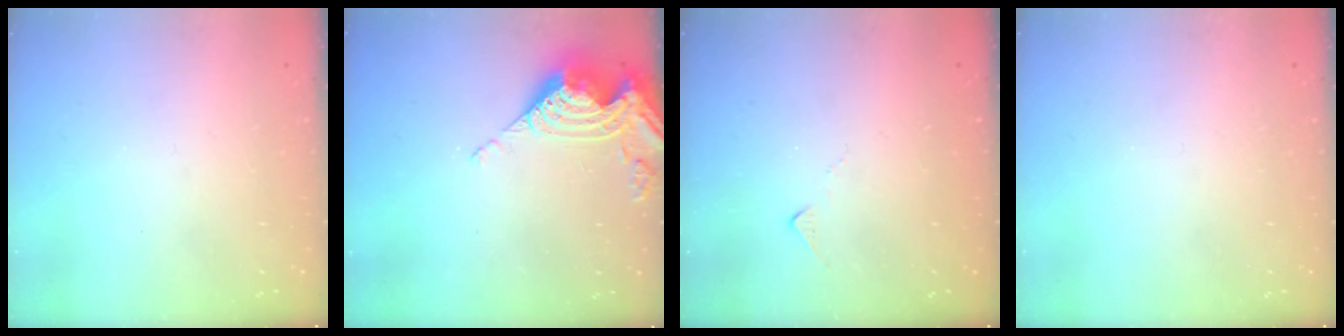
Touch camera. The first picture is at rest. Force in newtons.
{"total": 12.6, "press": 12.5, "slide": 1.2}
{"total": 5.1, "press": 5.1, "slide": 0.7}
{"total": 0.0}